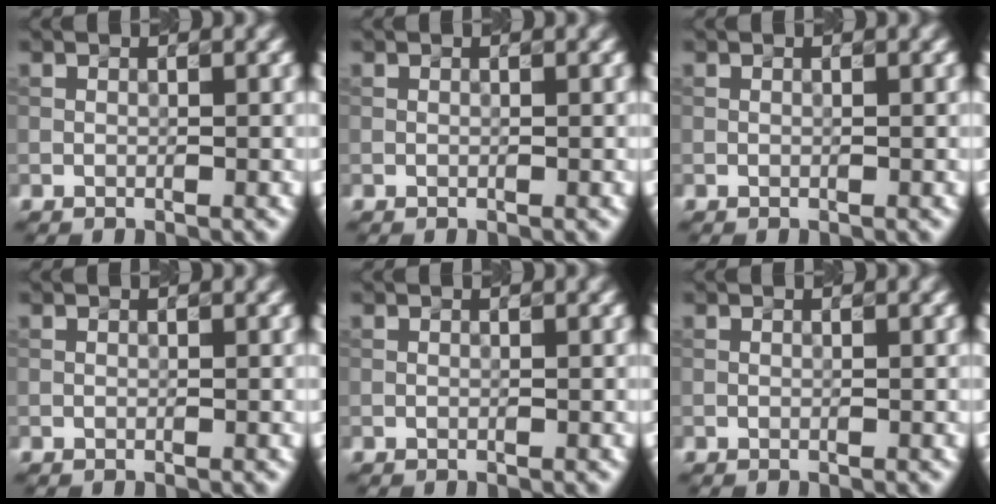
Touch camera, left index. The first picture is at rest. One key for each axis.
{"total": 0.0}
{"total": 0.0}
{"total": 0.0}
{"total": 0.0}
{"total": 0.0}